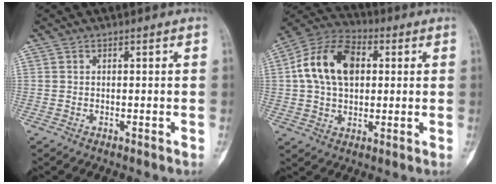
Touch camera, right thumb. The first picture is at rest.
{"total": 14.9, "force": [2.5, 9.8, 10.9], "torque": [-0.183, 0.019, 0.035]}